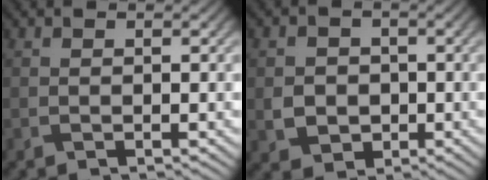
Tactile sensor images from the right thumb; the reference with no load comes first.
{"total": 4.0, "force": [-0.8, 3.6, 1.6], "torque": [-0.038, -0.005, -0.018]}